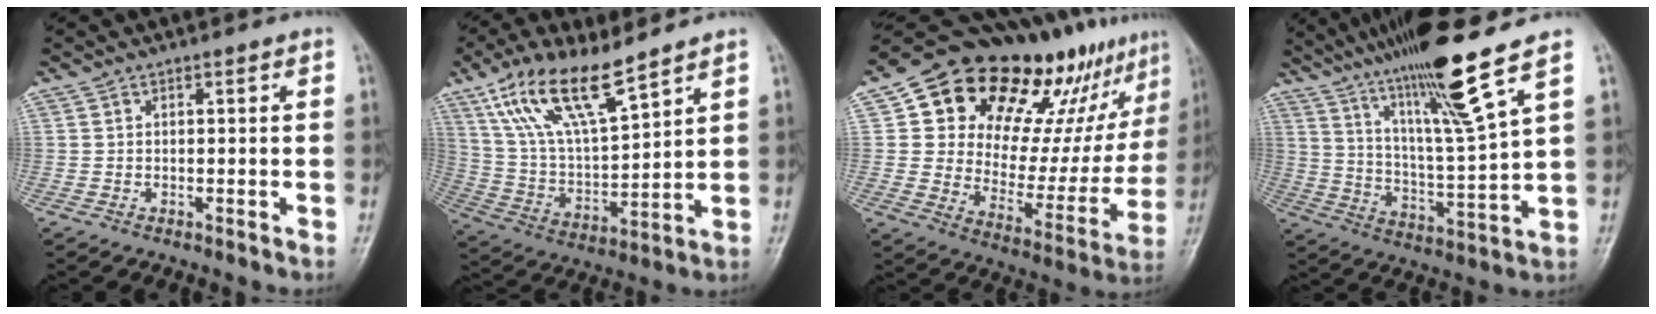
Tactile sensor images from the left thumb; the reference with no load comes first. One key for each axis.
{"total": 16.1, "fx": 10.6, "fy": 4.8, "fz": 11.1, "tx": -0.195, "ty": -0.043, "tz": 0.217}
{"total": 28.1, "fx": 17.3, "fy": 13.6, "fz": 17.5, "tx": -0.204, "ty": -0.040, "tz": 0.265}
{"total": 17.6, "fx": 11.7, "fy": 0.0, "fz": 13.1, "tx": -0.219, "ty": -0.062, "tz": 0.209}